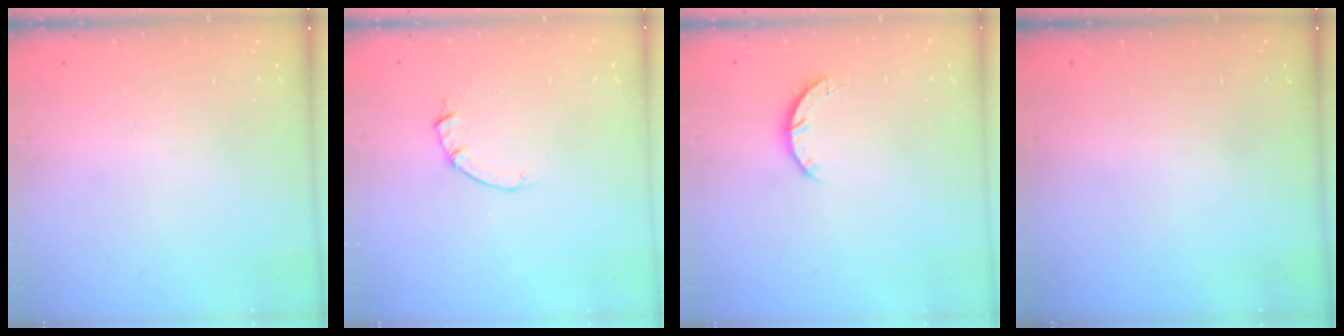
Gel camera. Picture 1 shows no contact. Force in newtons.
{"total": 2.0, "press": 2.0, "slide": 0.3}
{"total": 3.0, "press": 3.0, "slide": 0.4}
{"total": 0.0}